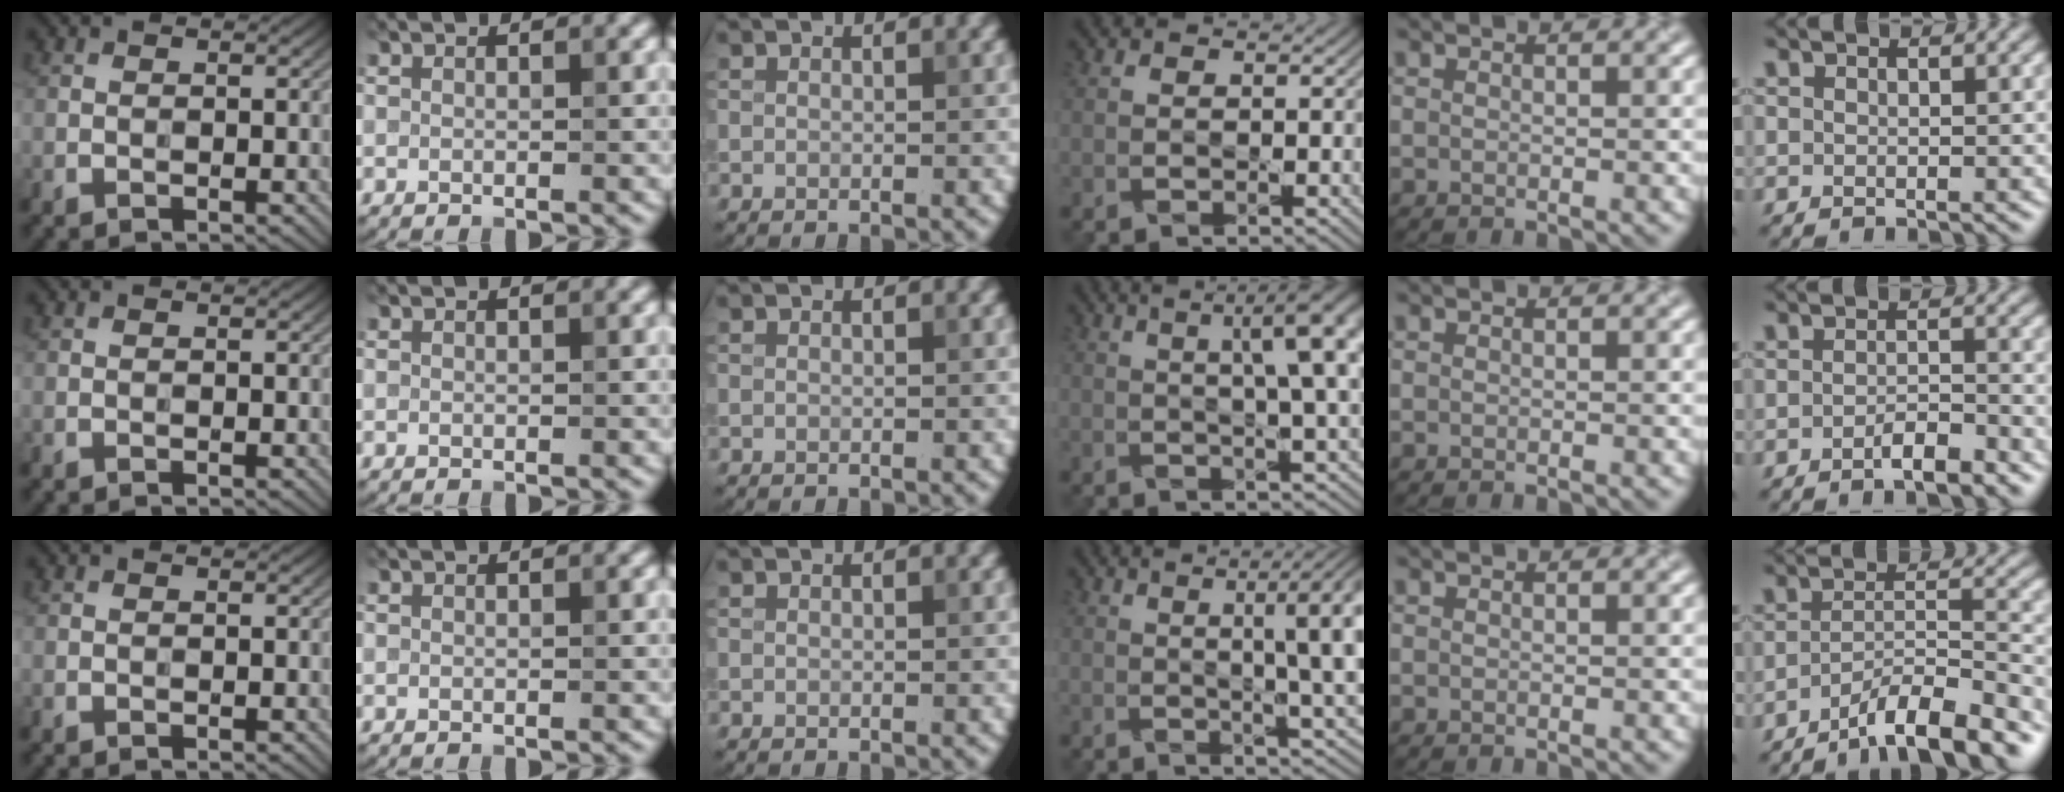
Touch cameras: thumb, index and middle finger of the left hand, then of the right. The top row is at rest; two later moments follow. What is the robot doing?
{"motion": "pour", "object": "measuring cup"}